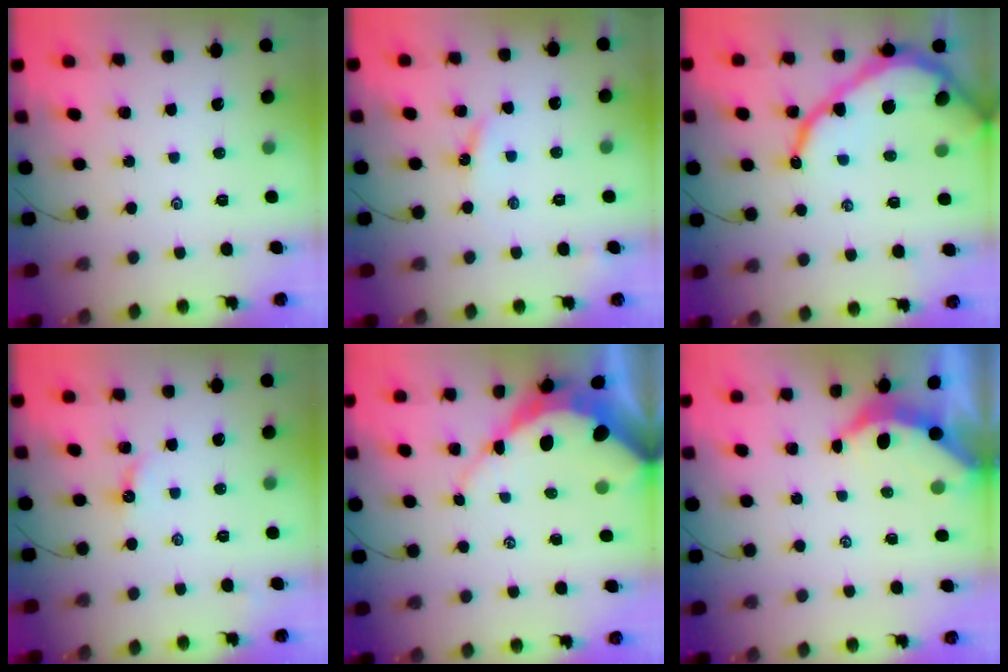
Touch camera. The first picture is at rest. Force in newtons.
{"total": 4.0, "press": 4.0, "slide": 0.1}
{"total": 13.2, "press": 13.2, "slide": 1.2}
{"total": 3.6, "press": 3.6, "slide": 0.3}
{"total": 10.1, "press": 10.1, "slide": 0.8}
{"total": 3.6, "press": 3.6, "slide": 0.3}